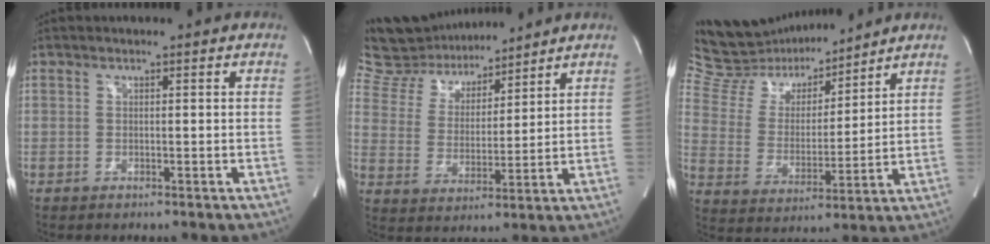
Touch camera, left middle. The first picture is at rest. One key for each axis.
{"total": 15.3, "fx": 13.9, "fy": 4.7, "fz": 4.3, "tx": -0.084, "ty": 0.029, "tz": 0.242}
{"total": 18.1, "fx": 16.8, "fy": 4.5, "fz": 5.0, "tx": -0.099, "ty": 0.015, "tz": 0.290}